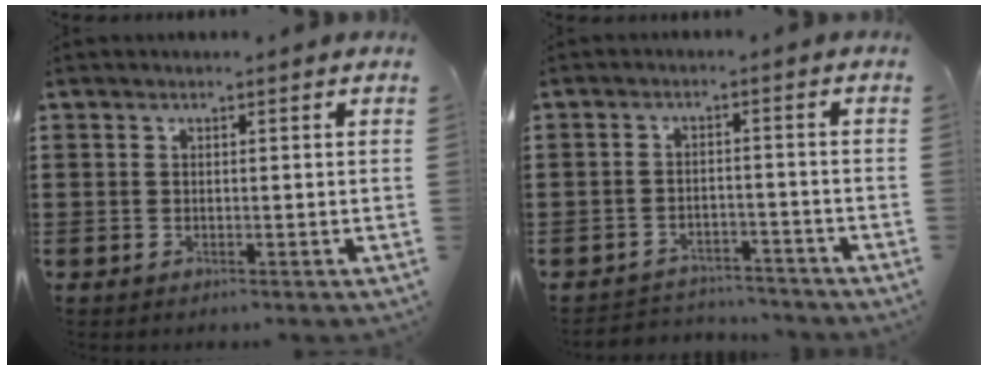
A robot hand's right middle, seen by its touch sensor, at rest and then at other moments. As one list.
[{"total": 3.4, "force": [-3.3, 0.6, -0.2], "torque": [-0.004, 0.001, -0.072]}]